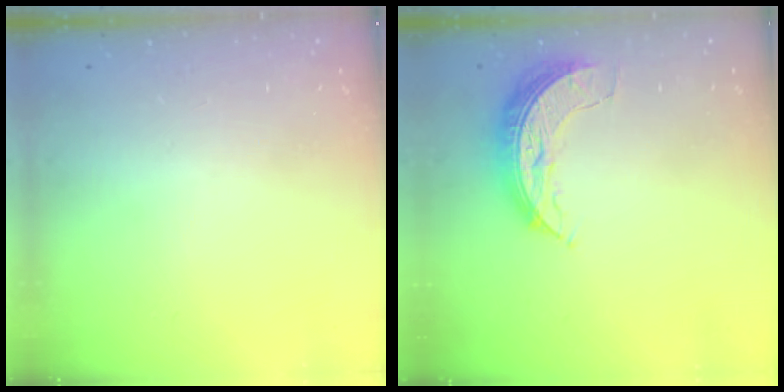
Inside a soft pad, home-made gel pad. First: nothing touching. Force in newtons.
{"total": 7.7, "press": 7.7, "slide": 0.3}